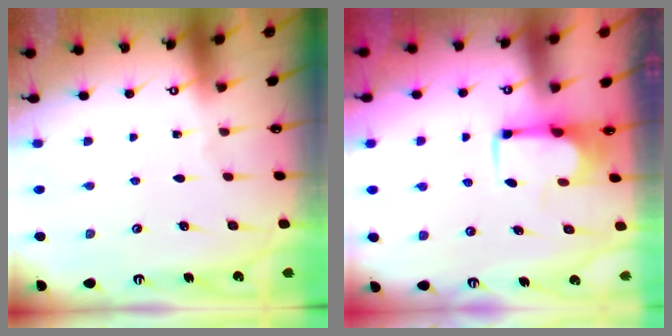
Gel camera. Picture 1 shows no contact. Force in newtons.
{"total": 1.9, "press": 1.6, "slide": 1.0}